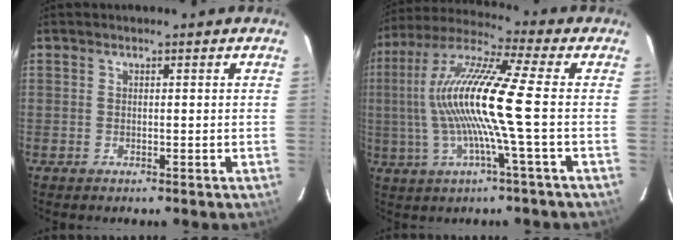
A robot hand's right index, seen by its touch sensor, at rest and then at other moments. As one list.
[{"total": 15.5, "force": [-0.9, -0.5, 15.4], "torque": [-0.302, 0.007, -0.021]}]